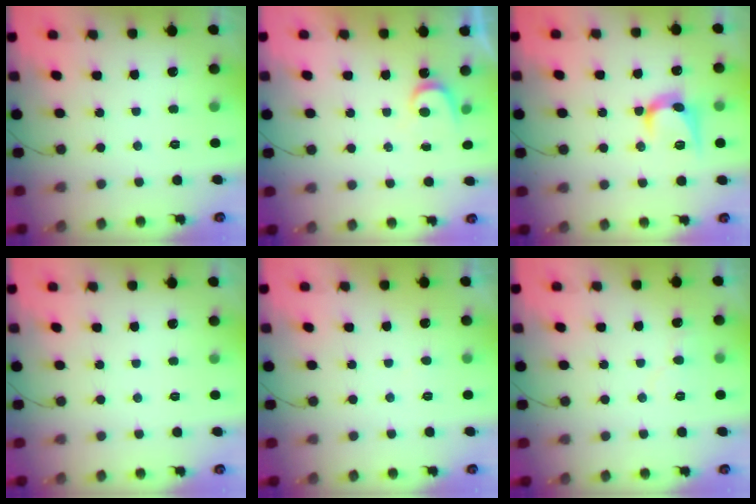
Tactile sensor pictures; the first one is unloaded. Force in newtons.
{"total": 3.4, "press": 3.3, "slide": 0.3}
{"total": 10.1, "press": 10.0, "slide": 0.7}
{"total": 0.0}
{"total": 2.7, "press": 2.7, "slide": 0.2}
{"total": 4.3, "press": 4.3, "slide": 0.4}